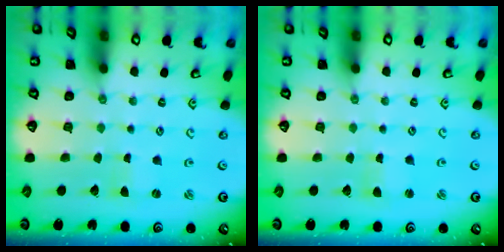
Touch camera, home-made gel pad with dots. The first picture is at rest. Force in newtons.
{"total": 1.2, "press": 1.2, "slide": 0.2}